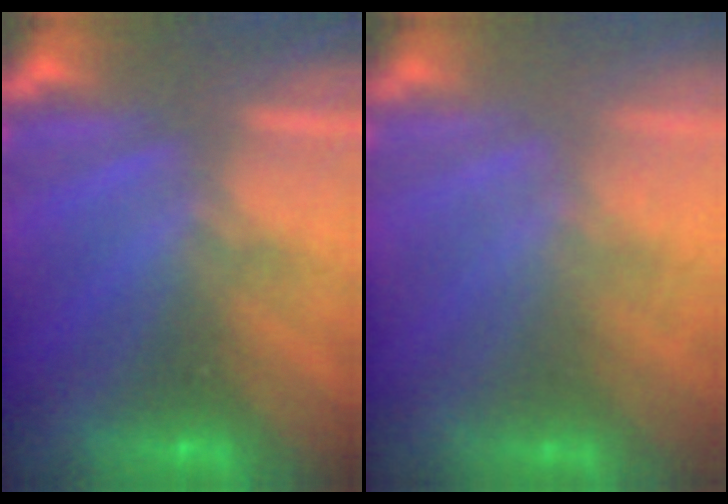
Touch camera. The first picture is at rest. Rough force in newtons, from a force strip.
{"total": 1.7}